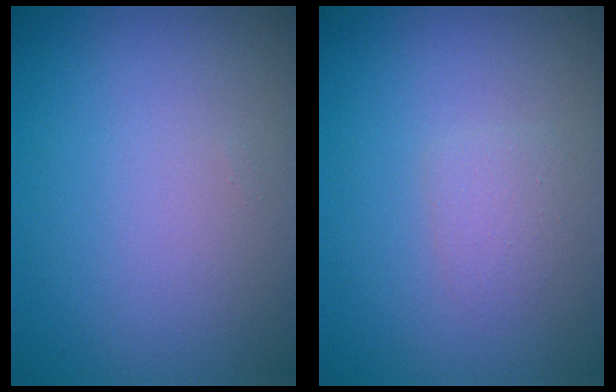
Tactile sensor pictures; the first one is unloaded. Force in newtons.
{"total": 1.1, "press": 1.1, "slide": 0.1}